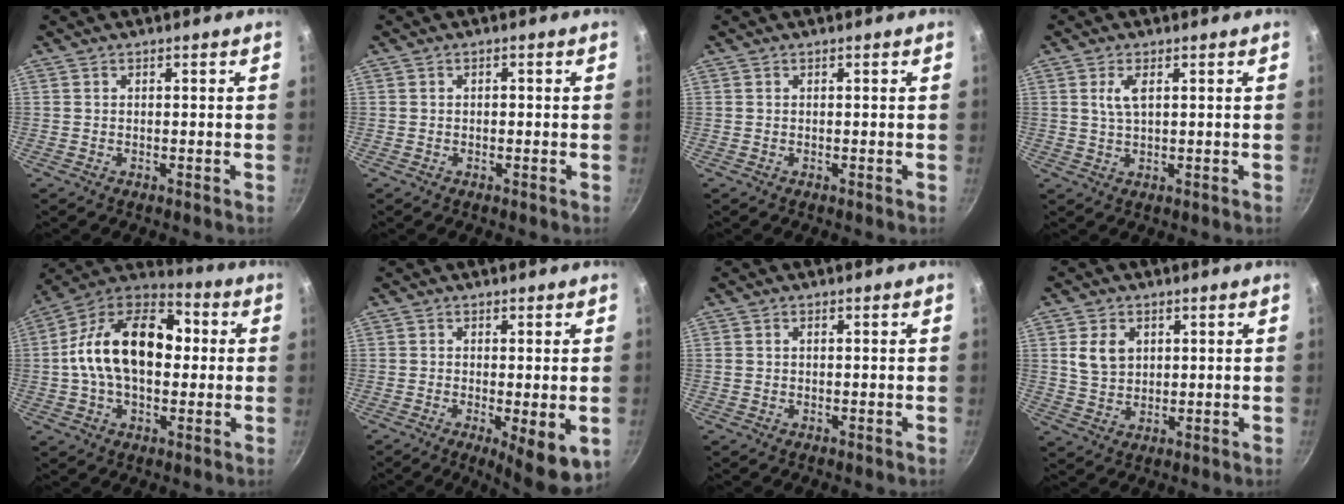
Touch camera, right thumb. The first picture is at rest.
{"total": 0.7, "force": [-0.1, 0.5, 0.5], "torque": [-0.001, 0.003, -0.003]}
{"total": 0.0}
{"total": 3.4, "force": [1.1, 1.4, 2.9], "torque": [-0.063, -0.002, 0.025]}
{"total": 20.9, "force": [1.6, 12.8, 16.5], "torque": [-0.267, 0.031, 0.019]}
{"total": 8.7, "force": [-2.6, 2.4, 7.9], "torque": [-0.113, -0.022, -0.036]}
{"total": 0.9, "force": [0.1, 0.6, 0.6], "torque": [-0.014, 0.005, 0.006]}
{"total": 6.0, "force": [1.9, 4.5, 3.6], "torque": [-0.047, -0.009, 0.041]}